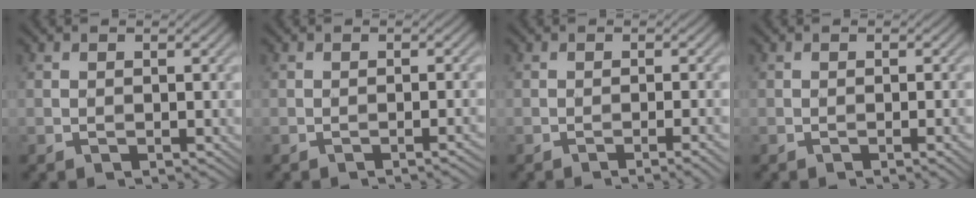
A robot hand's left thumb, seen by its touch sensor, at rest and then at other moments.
{"total": 1.6, "force": [-0.8, 0.2, 1.4], "torque": [-0.014, 0.007, -0.015]}
{"total": 2.8, "force": [-1.3, 0.4, 2.5], "torque": [-0.031, 0.008, -0.026]}
{"total": 2.0, "force": [-0.7, 0.3, 1.8], "torque": [-0.024, 0.003, -0.012]}